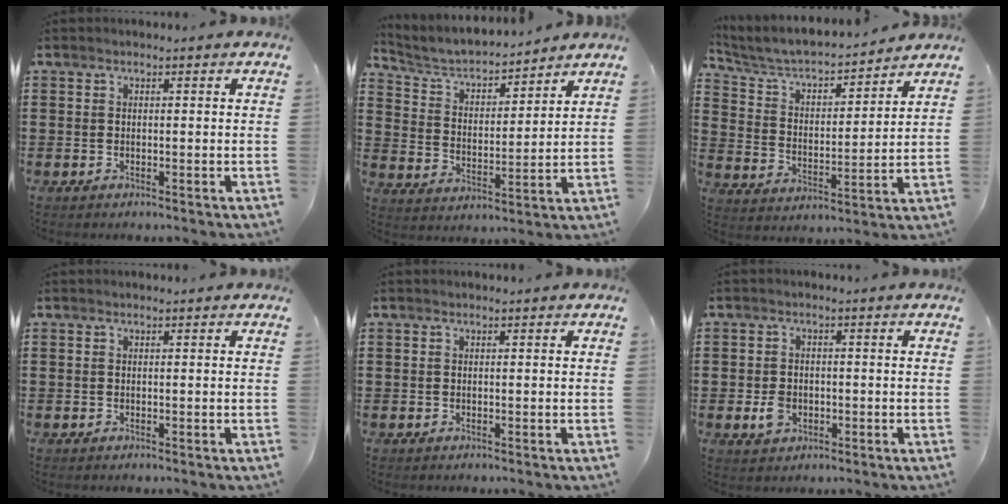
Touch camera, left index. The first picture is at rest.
{"total": 5.0, "force": [4.6, 1.2, 1.5], "torque": [-0.053, -0.031, 0.074]}
{"total": 5.1, "force": [4.6, 1.2, 1.8], "torque": [-0.057, -0.033, 0.071]}
{"total": 0.0}
{"total": 0.0}
{"total": 3.2, "force": [-0.8, 2.4, 1.9], "torque": [-0.045, 0.001, -0.016]}